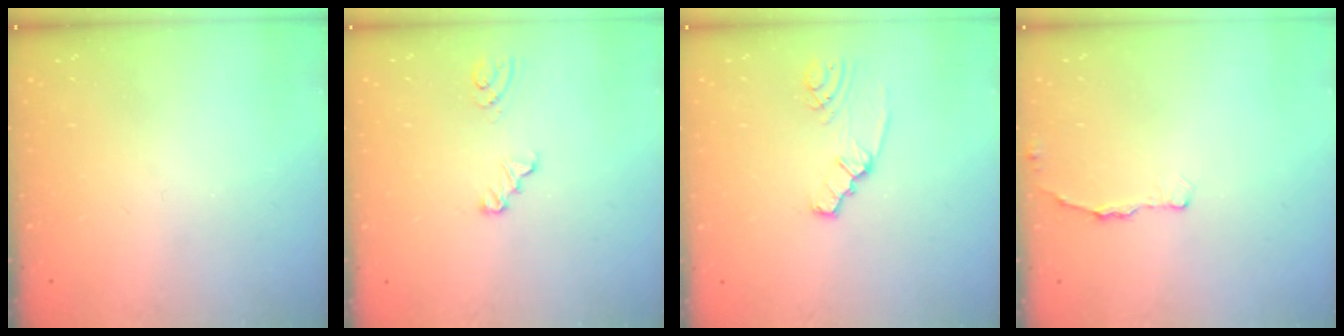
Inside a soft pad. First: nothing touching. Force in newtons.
{"total": 4.3, "press": 4.2, "slide": 0.4}
{"total": 2.0, "press": 2.0, "slide": 0.1}
{"total": 3.1, "press": 3.1, "slide": 0.5}